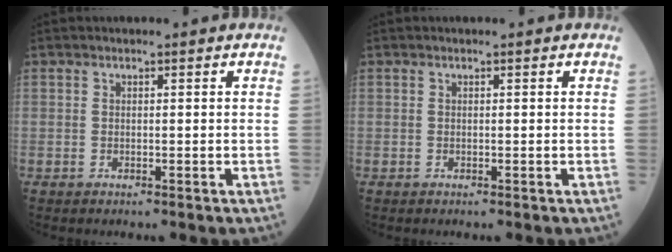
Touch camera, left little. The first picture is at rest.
{"total": 0.0}